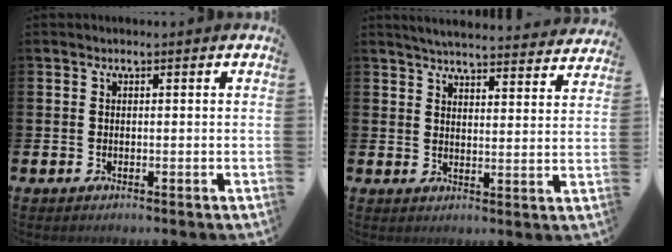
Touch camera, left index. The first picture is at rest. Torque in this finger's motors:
{"motor_torque": [0.90, -1.23, 0.24, 0.02]}